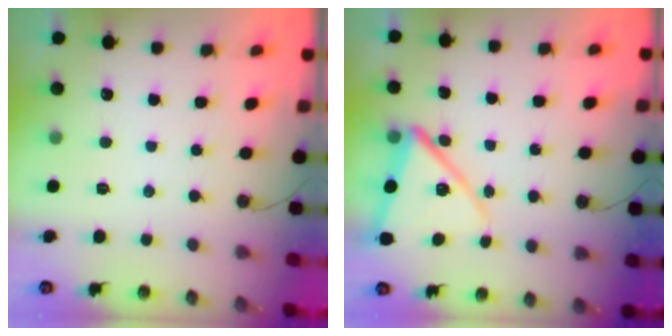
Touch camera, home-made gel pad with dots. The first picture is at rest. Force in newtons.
{"total": 13.0, "press": 12.9, "slide": 1.5}